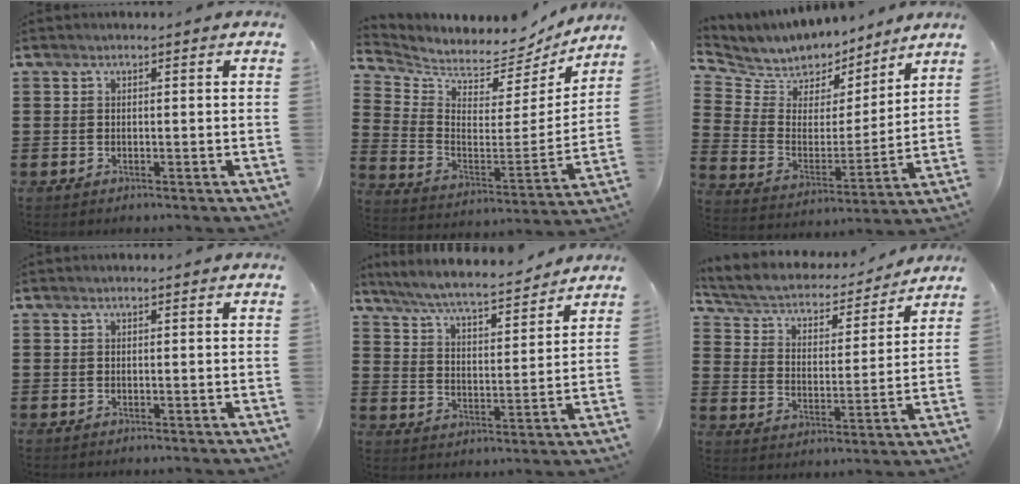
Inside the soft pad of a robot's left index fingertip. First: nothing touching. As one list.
[{"total": 4.8, "force": [4.6, 1.1, -0.2], "torque": [-0.034, -0.054, 0.077]}, {"total": 6.1, "force": [5.3, 2.9, -0.3], "torque": [-0.041, -0.043, 0.094]}, {"total": 0.0}, {"total": 6.2, "force": [5.8, 0.2, 2.2], "torque": [-0.067, -0.037, 0.098]}, {"total": 3.7, "force": [3.2, 1.3, 1.3], "torque": [-0.047, -0.026, 0.047]}]